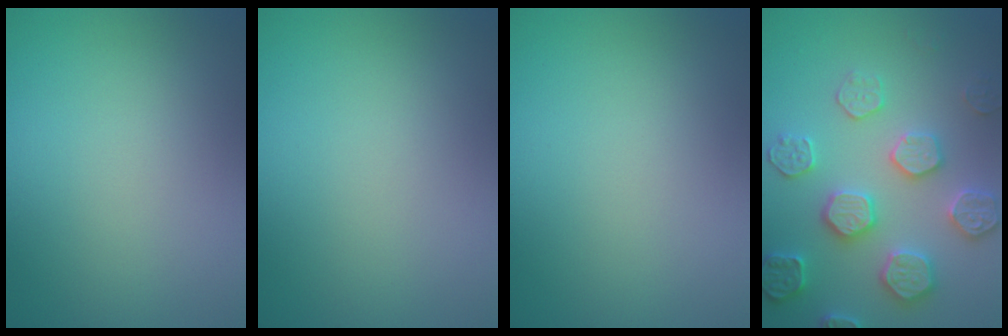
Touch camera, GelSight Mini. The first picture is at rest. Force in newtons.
{"total": 0.0}
{"total": 0.0}
{"total": 5.1, "press": 4.9, "slide": 1.4}